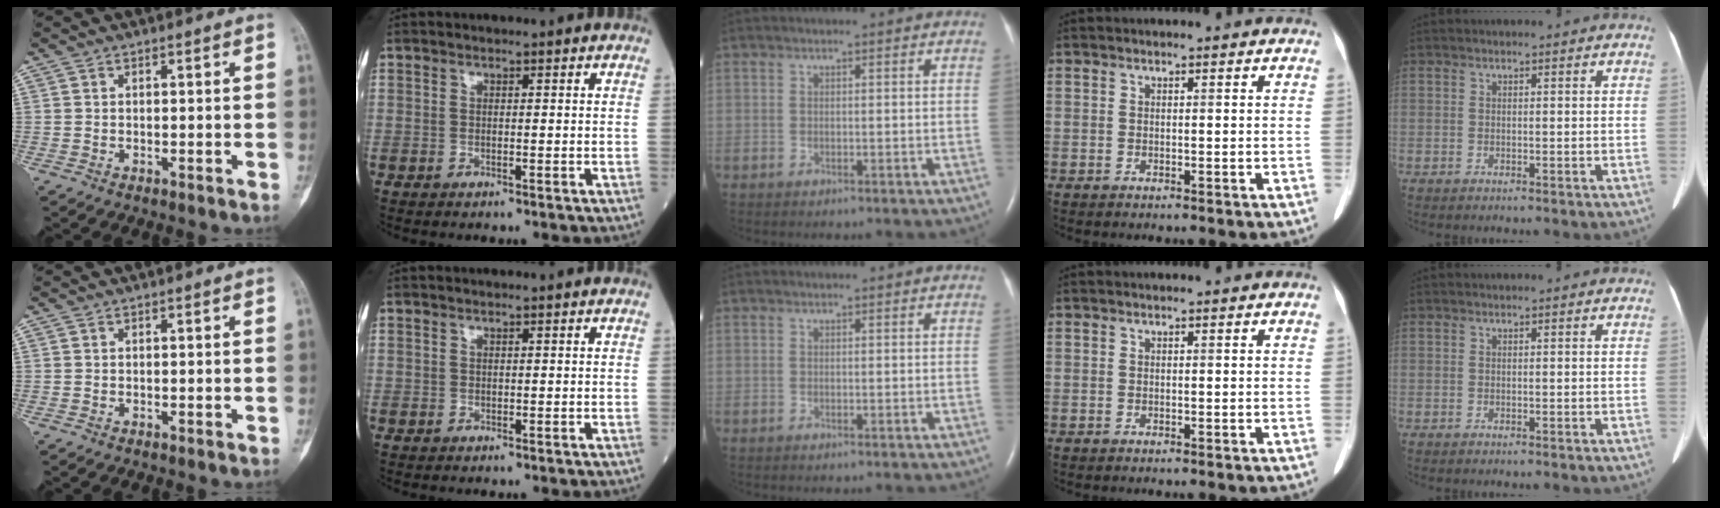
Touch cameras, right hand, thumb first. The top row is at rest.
{}